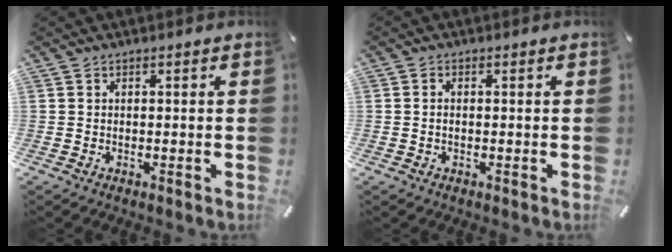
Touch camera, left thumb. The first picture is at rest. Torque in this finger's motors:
{"motor_torque": [-0.06, -0.26, 0.12, 0.12, 0.01]}